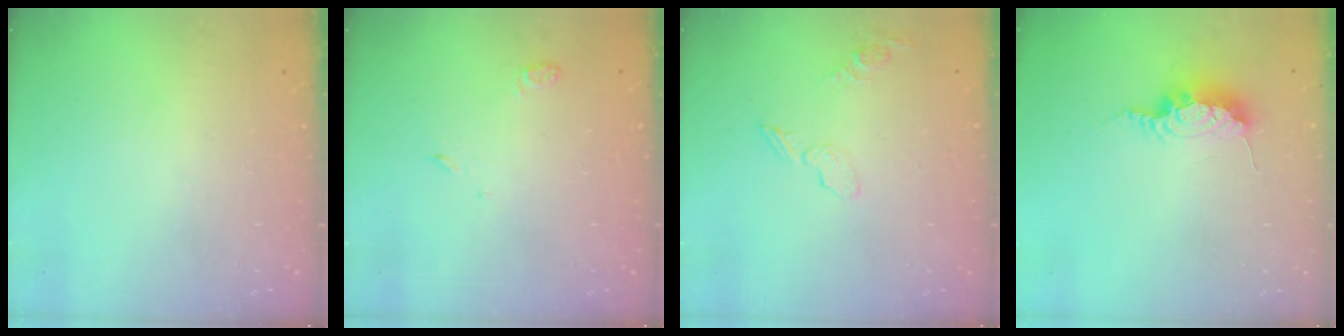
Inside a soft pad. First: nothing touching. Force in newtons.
{"total": 3.0, "press": 2.9, "slide": 0.6}
{"total": 6.9, "press": 6.9, "slide": 0.9}
{"total": 8.4, "press": 8.3, "slide": 0.9}